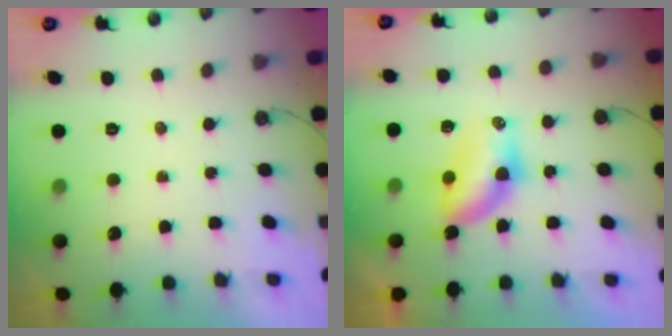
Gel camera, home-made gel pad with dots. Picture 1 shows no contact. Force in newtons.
{"total": 6.4, "press": 6.4, "slide": 0.3}